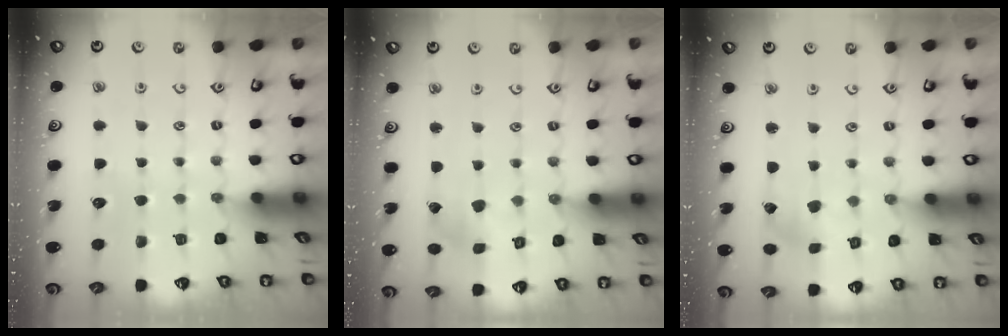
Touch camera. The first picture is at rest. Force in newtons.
{"total": 2.4, "press": 2.3, "slide": 0.4}
{"total": 1.1, "press": 1.1, "slide": 0.3}